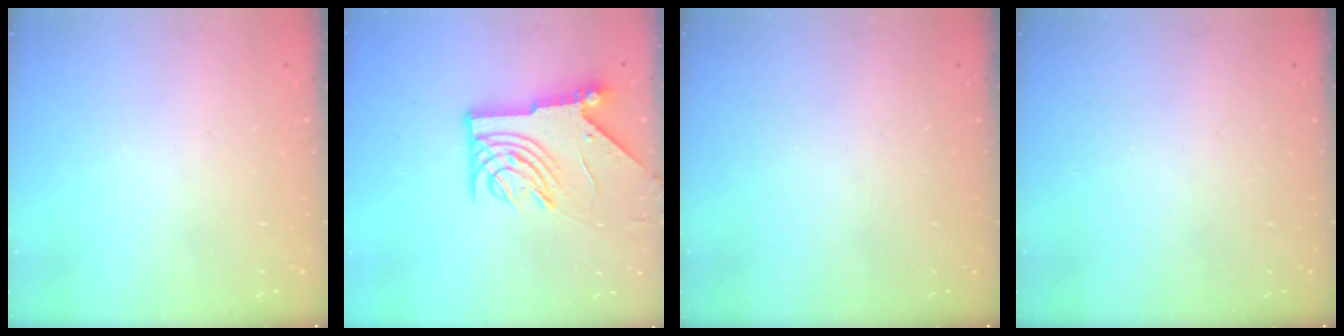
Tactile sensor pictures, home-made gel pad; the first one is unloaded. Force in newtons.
{"total": 10.9, "press": 10.9, "slide": 1.2}
{"total": 0.0}
{"total": 0.0}